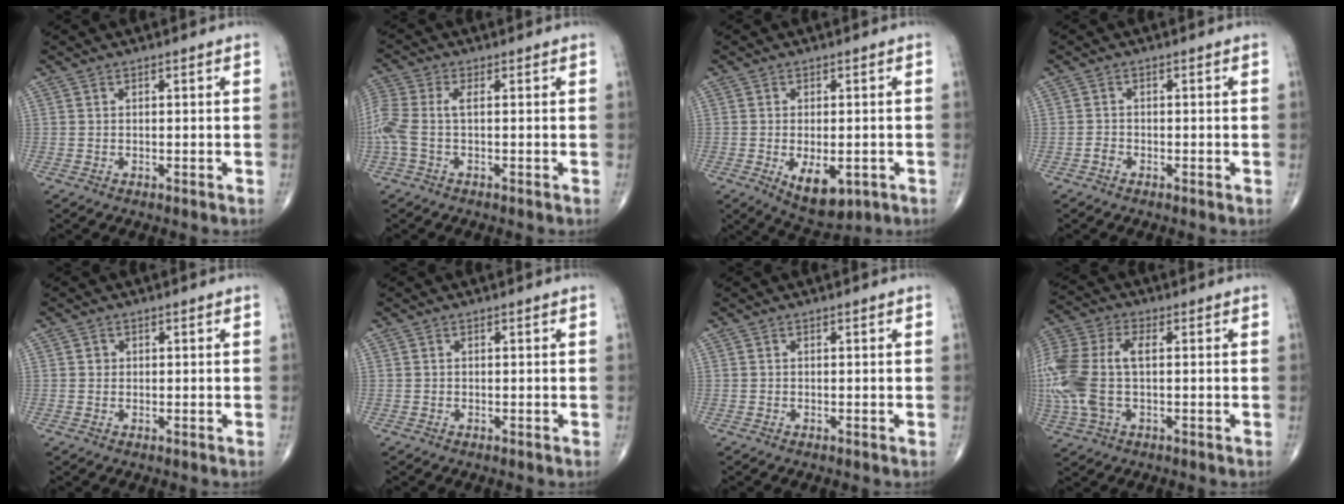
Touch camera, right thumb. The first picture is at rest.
{"total": 7.2, "force": [-0.8, 2.9, 6.5], "torque": [-0.188, 0.017, -0.019]}
{"total": 8.0, "force": [-2.5, 4.1, 6.4], "torque": [-0.088, -0.006, -0.024]}
{"total": 1.0, "force": [-0.7, 0.6, 0.4], "torque": [-0.004, 0.002, -0.017]}
{"total": 0.9, "force": [0.1, 0.9, 0.2], "torque": [0.002, 0.002, 0.001]}
{"total": 0.0}
{"total": 0.0}
{"total": 16.7, "force": [-0.1, 9.0, 14.0], "torque": [-0.364, 0.013, 0.000]}